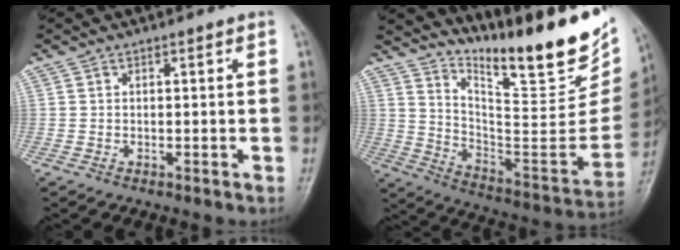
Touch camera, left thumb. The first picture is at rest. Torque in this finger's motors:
{"motor_torque": [1.60, -0.04, 1.40, -1.37, 0.09]}